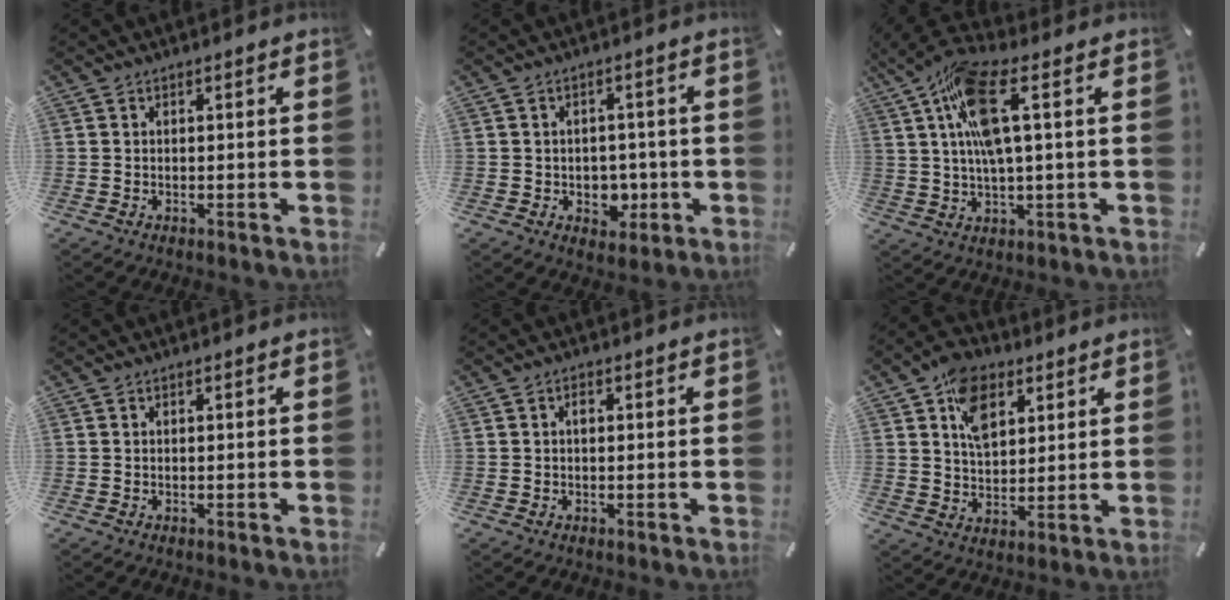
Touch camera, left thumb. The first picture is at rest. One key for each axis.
{"total": 5.0, "fx": -0.9, "fy": 4.4, "fz": 2.3, "tx": -0.020, "ty": 0.000, "tz": -0.018}
{"total": 12.4, "fx": 3.5, "fy": 3.0, "fz": 11.6, "tx": -0.229, "ty": -0.003, "tz": 0.063}
{"total": 0.0}
{"total": 1.1, "fx": 0.1, "fy": 0.7, "fz": 0.9, "tx": -0.019, "ty": 0.004, "tz": 0.001}
{"total": 10.6, "fx": 4.8, "fy": 7.3, "fz": 6.1, "tx": -0.103, "ty": -0.002, "tz": 0.089}